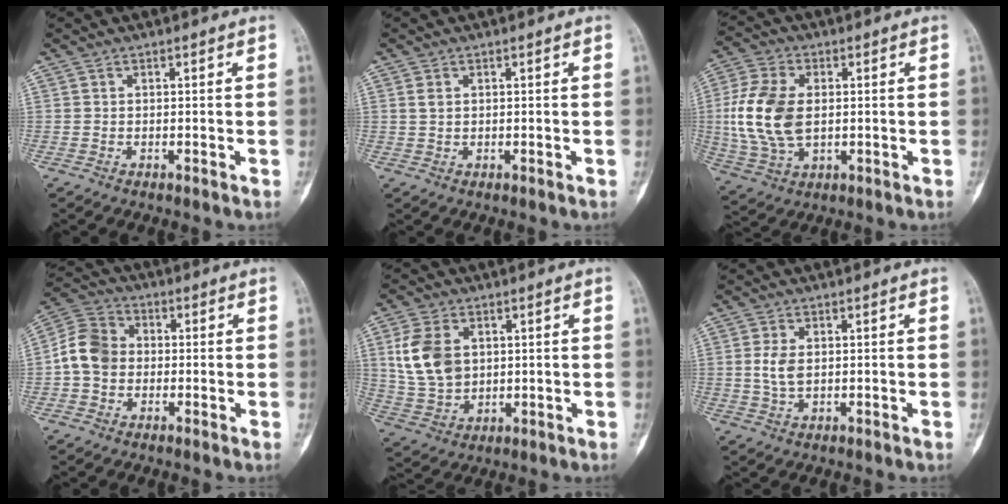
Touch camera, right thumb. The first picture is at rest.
{"total": 1.4, "force": [0.4, 0.9, 0.9], "torque": [-0.018, 0.003, 0.008]}
{"total": 13.7, "force": [0.3, 8.4, 10.8], "torque": [-0.229, 0.003, 0.007]}
{"total": 8.0, "force": [-0.8, 6.6, 4.5], "torque": [-0.070, 0.027, -0.033]}
{"total": 10.7, "force": [2.4, 7.6, 7.2], "torque": [-0.132, -0.005, 0.054]}
{"total": 3.6, "force": [0.2, 2.0, 3.0], "torque": [-0.063, 0.000, 0.003]}